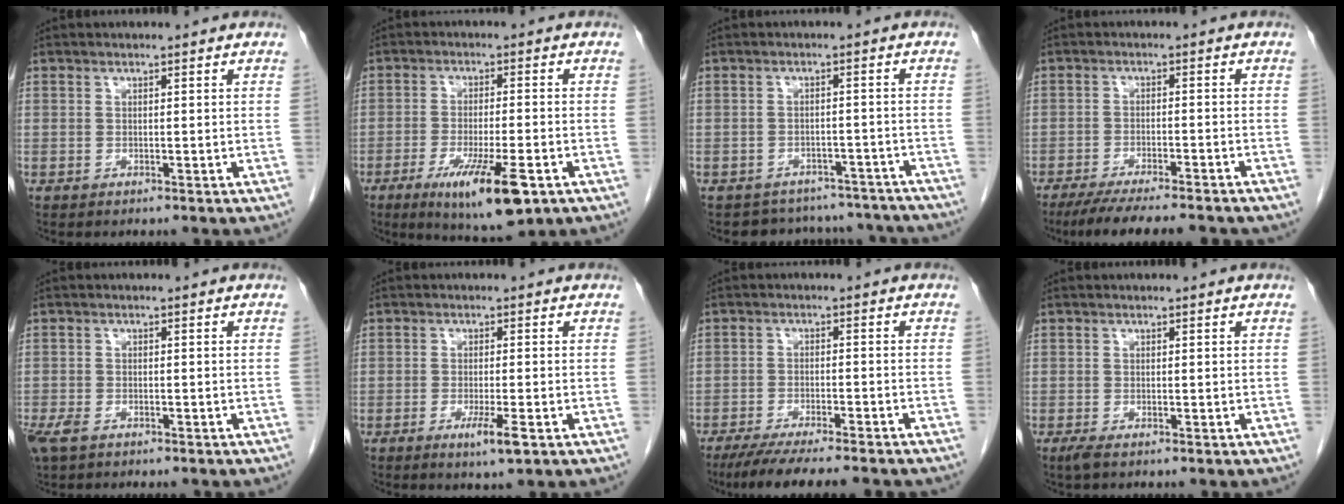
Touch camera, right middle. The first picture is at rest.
{"total": 11.3, "force": [-5.7, 1.7, 9.6], "torque": [-0.163, -0.028, -0.084]}
{"total": 12.3, "force": [-11.3, 4.6, 1.2], "torque": [-0.013, 0.028, -0.120]}
{"total": 13.7, "force": [-11.8, 1.6, 6.7], "torque": [-0.106, -0.023, -0.167]}
{"total": 4.8, "force": [-3.3, 2.2, 2.7], "torque": [-0.058, -0.010, -0.051]}
{"total": 3.8, "force": [-1.8, 0.0, 3.4], "torque": [-0.063, -0.012, -0.030]}
{"total": 12.7, "force": [-10.8, 0.6, 6.6], "torque": [-0.095, -0.028, -0.162]}
{"total": 1.1, "force": [-0.7, 0.2, 0.8], "torque": [-0.022, -0.005, -0.014]}